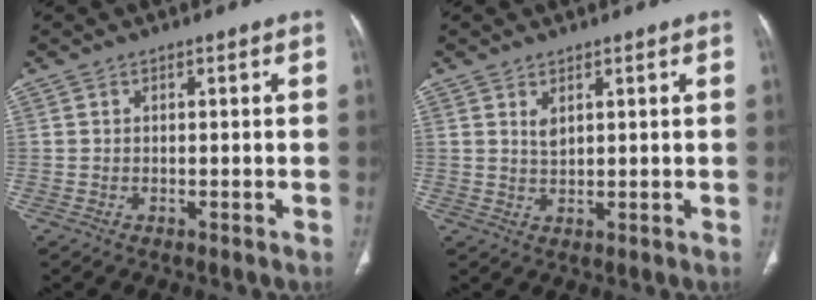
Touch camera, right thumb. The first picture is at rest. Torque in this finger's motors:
{"motor_torque": [0.35, 0.09, 0.68, -0.57, 0.00]}